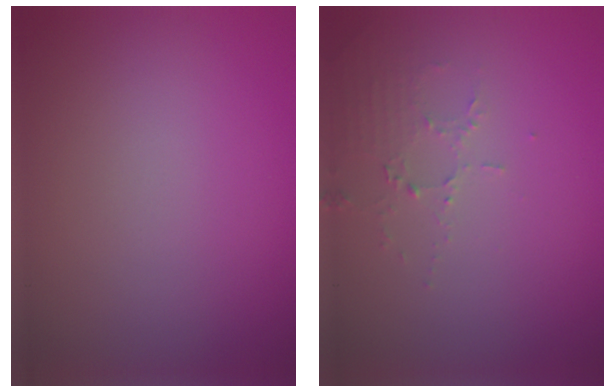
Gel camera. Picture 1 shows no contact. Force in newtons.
{"total": 1.9, "press": 1.8, "slide": 0.4}